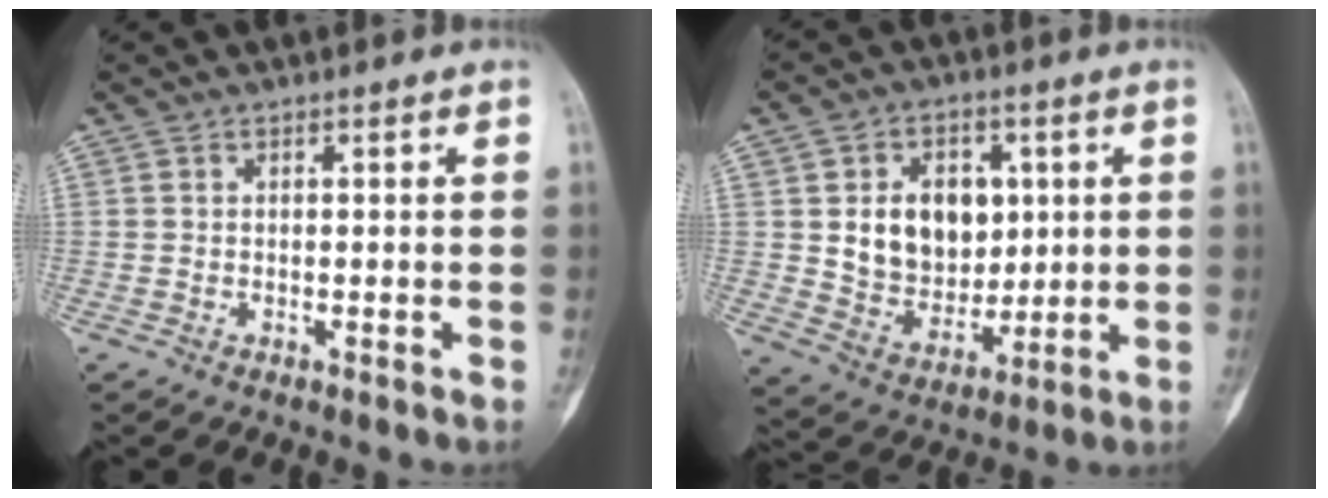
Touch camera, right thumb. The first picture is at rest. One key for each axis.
{"total": 13.8, "fx": 2.6, "fy": 10.5, "fz": 8.6, "tx": -0.086, "ty": -0.015, "tz": 0.058}